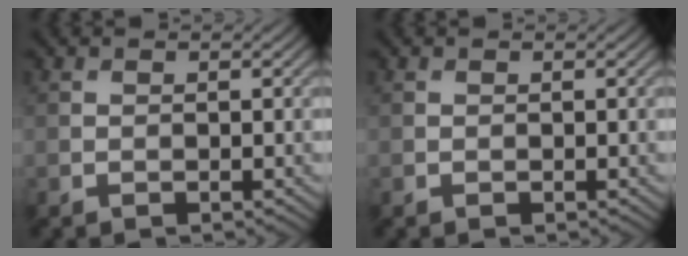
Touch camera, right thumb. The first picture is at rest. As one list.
[{"total": 0.0}]